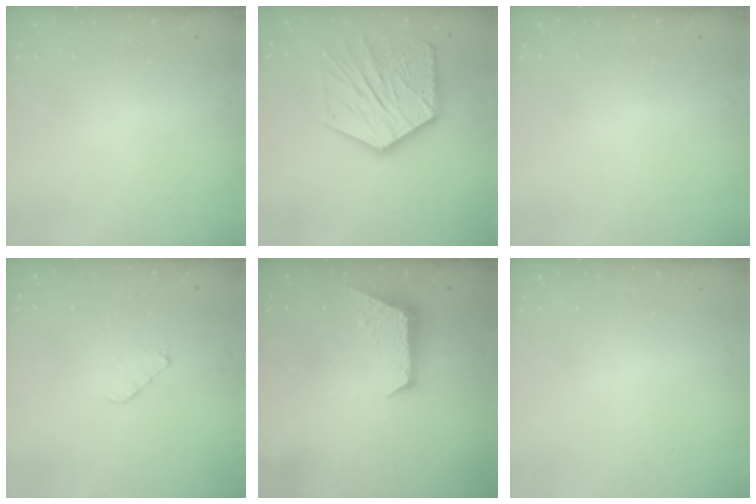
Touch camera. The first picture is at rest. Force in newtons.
{"total": 21.6, "press": 21.6, "slide": 1.6}
{"total": 0.0}
{"total": 4.8, "press": 4.8, "slide": 0.3}
{"total": 8.9, "press": 8.9, "slide": 0.8}
{"total": 0.0}